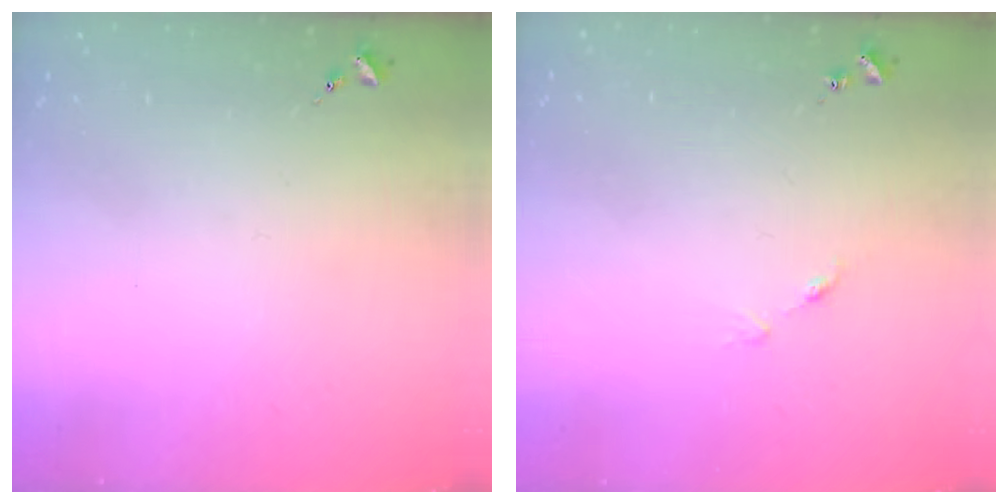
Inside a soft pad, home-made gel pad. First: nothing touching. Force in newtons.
{"total": 4.6, "press": 4.6, "slide": 0.4}